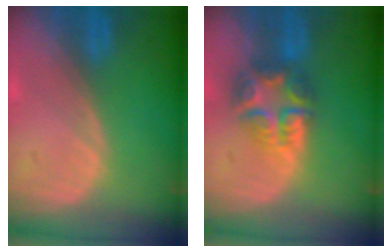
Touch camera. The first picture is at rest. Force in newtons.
{"total": 7.7, "press": 6.8, "slide": 3.6}